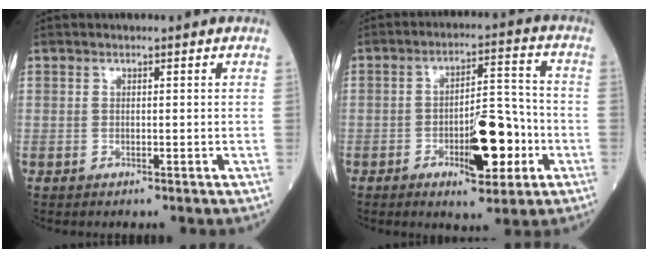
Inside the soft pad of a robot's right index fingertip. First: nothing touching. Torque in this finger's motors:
{"motor_torque": [0.20, -0.22, 0.24, 0.09]}